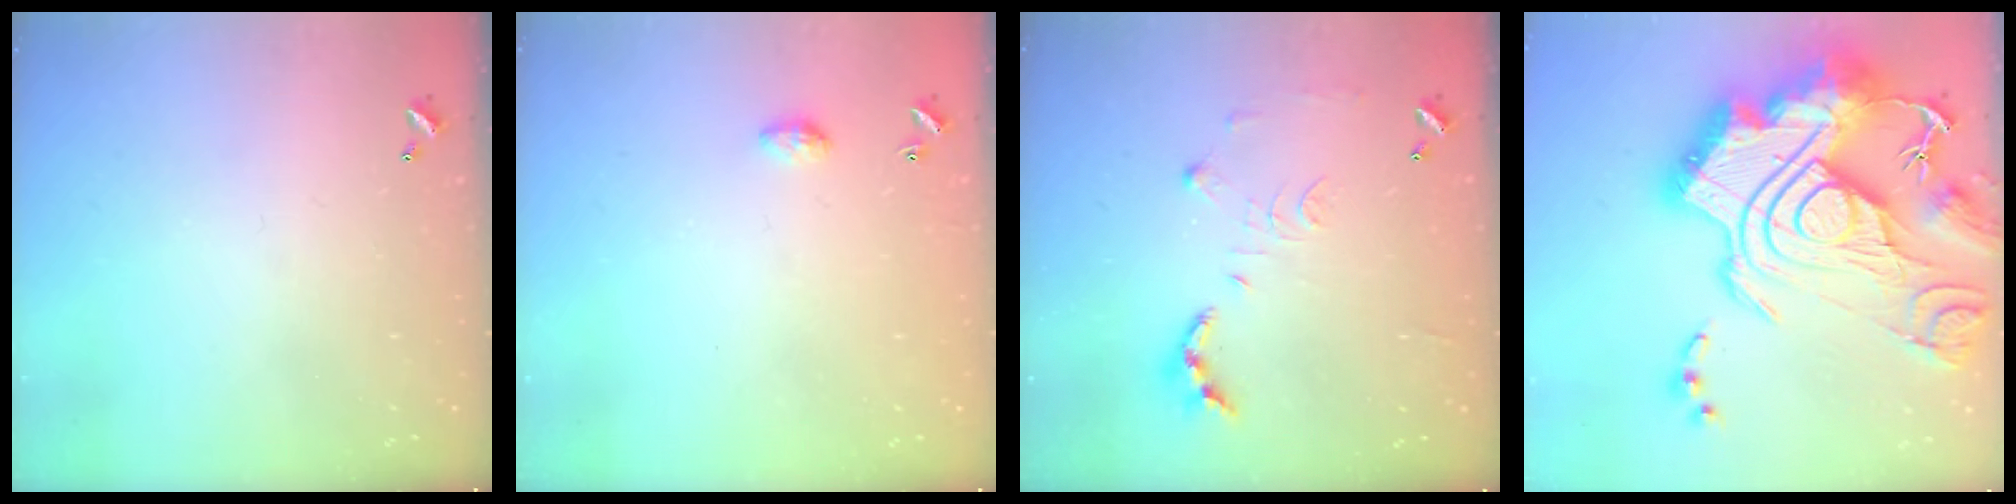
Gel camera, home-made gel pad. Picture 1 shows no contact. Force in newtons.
{"total": 3.9, "press": 3.8, "slide": 0.6}
{"total": 10.2, "press": 10.1, "slide": 0.9}
{"total": 5.0, "press": 4.1, "slide": 2.9}